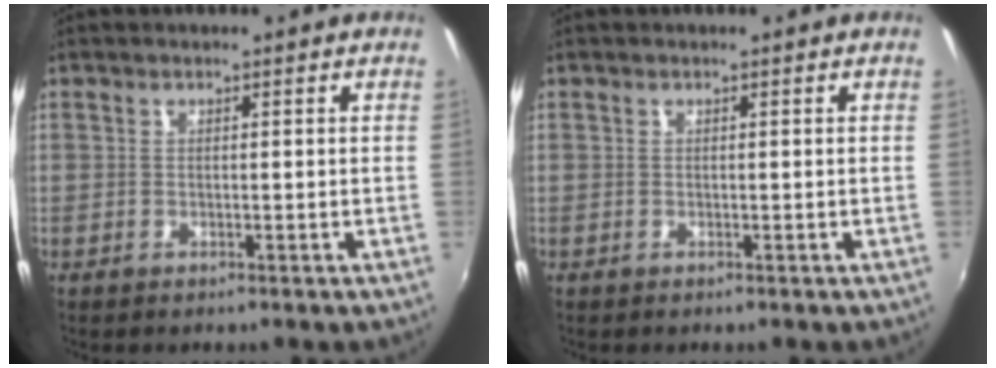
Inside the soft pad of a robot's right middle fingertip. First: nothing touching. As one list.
[{"total": 0.0}]